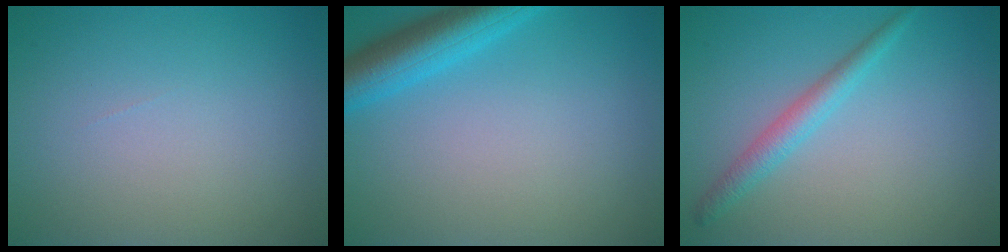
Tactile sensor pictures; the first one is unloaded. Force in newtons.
{"total": 5.0, "press": 5.0, "slide": 0.3}
{"total": 2.2, "press": 2.2, "slide": 0.1}